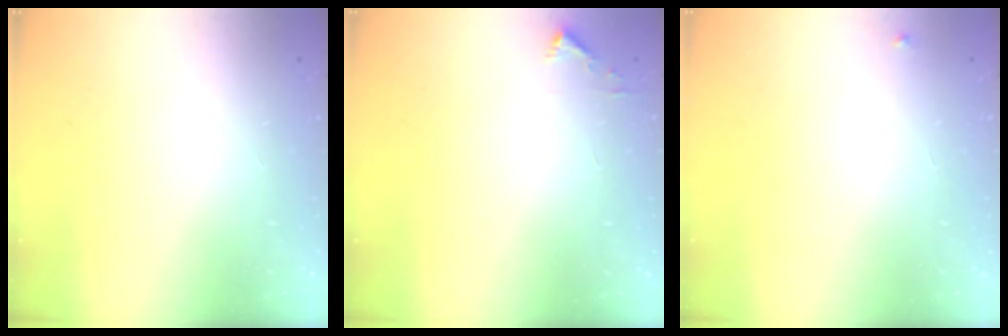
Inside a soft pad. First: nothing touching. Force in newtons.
{"total": 2.3, "press": 2.3, "slide": 0.2}
{"total": 2.7, "press": 2.7, "slide": 0.2}